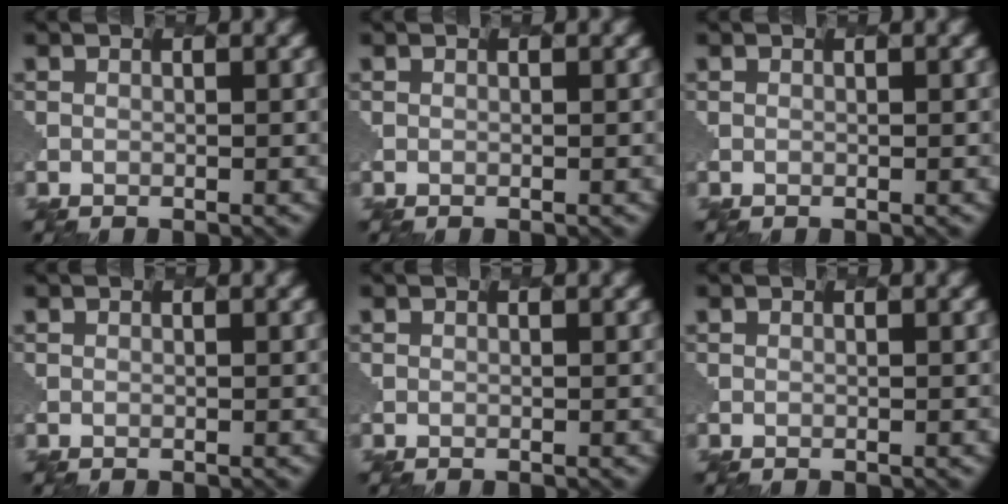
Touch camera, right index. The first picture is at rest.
{"total": 0.0}
{"total": 0.0}
{"total": 0.0}
{"total": 0.0}
{"total": 0.0}